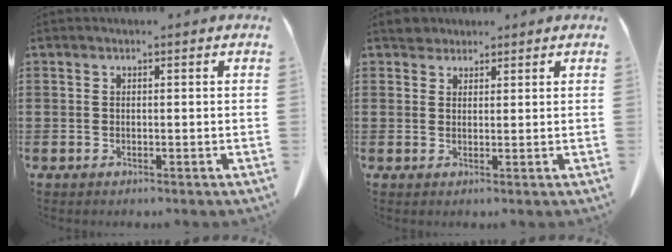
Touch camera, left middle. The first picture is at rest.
{"total": 2.2, "force": [2.0, 1.0, 0.1], "torque": [0.001, 0.002, 0.038]}